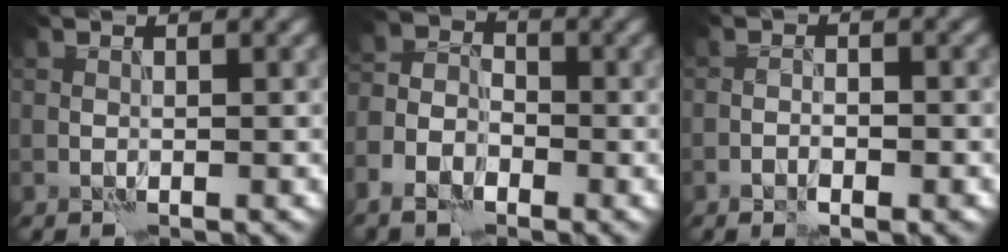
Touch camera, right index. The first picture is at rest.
{"total": 5.6, "force": [-3.6, 3.6, 2.4], "torque": [-0.026, -0.013, -0.063]}
{"total": 2.1, "force": [-1.3, 0.7, 1.5], "torque": [-0.023, 0.011, -0.022]}